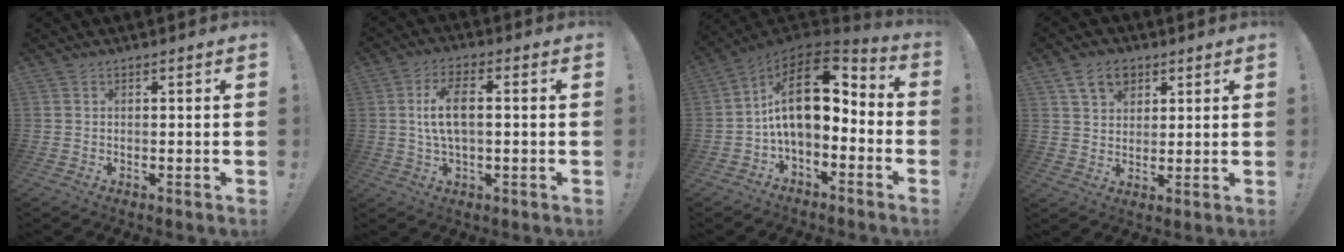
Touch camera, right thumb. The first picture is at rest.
{"total": 8.4, "force": [0.6, 3.8, 7.5], "torque": [-0.134, 0.003, 0.009]}
{"total": 17.5, "force": [3.2, 9.1, 14.6], "torque": [-0.250, -0.008, 0.058]}
{"total": 8.7, "force": [5.0, 6.1, 3.5], "torque": [-0.051, -0.014, 0.096]}